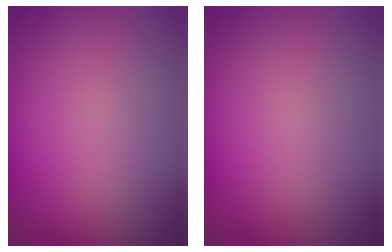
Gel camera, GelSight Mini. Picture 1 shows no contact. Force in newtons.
{"total": 0.0}